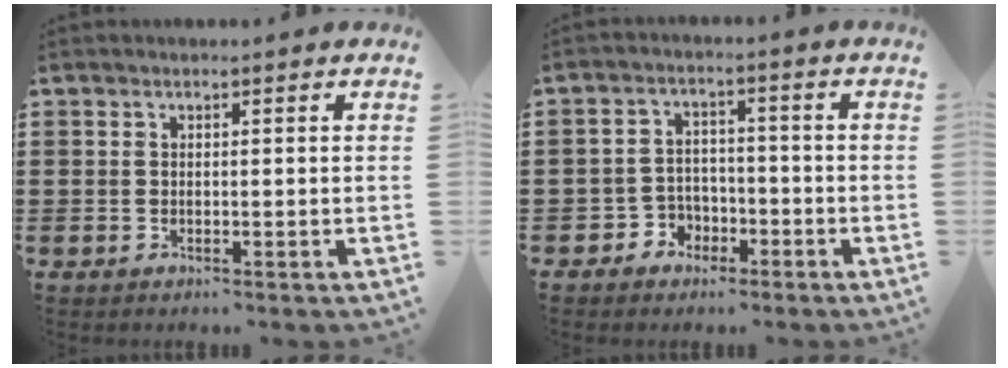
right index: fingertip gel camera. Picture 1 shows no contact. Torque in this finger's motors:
{"motor_torque": [0.82, 1.32, 0.04, -0.02]}